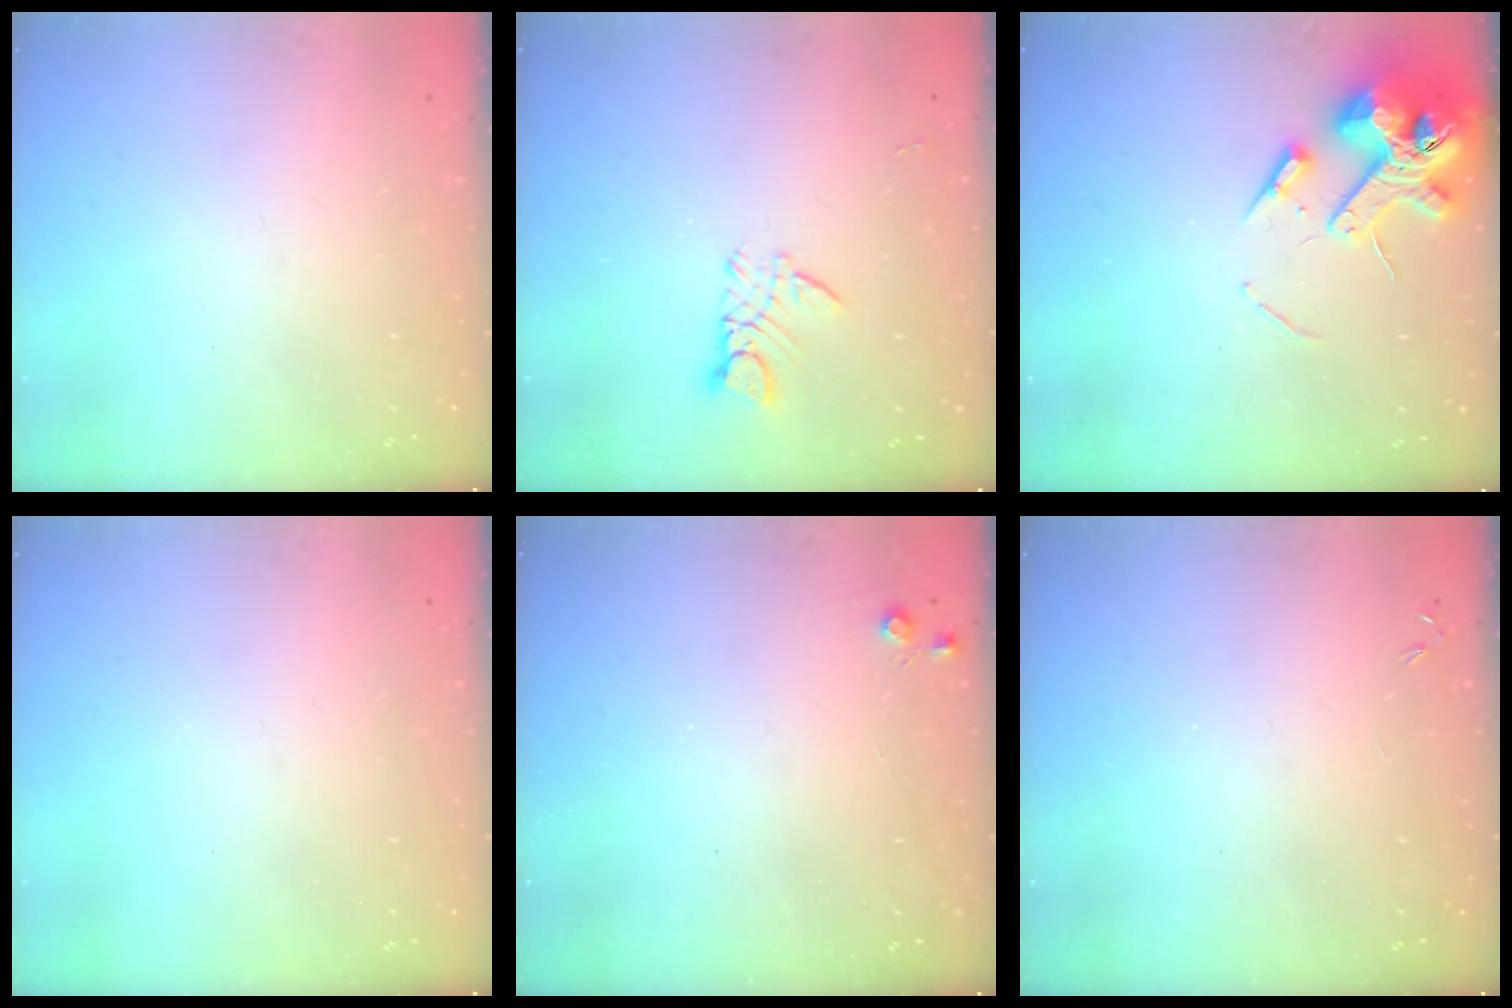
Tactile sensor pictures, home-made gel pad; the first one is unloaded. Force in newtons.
{"total": 4.9, "press": 4.9, "slide": 0.4}
{"total": 14.8, "press": 14.7, "slide": 2.2}
{"total": 0.0}
{"total": 3.9, "press": 3.8, "slide": 0.6}
{"total": 0.0}